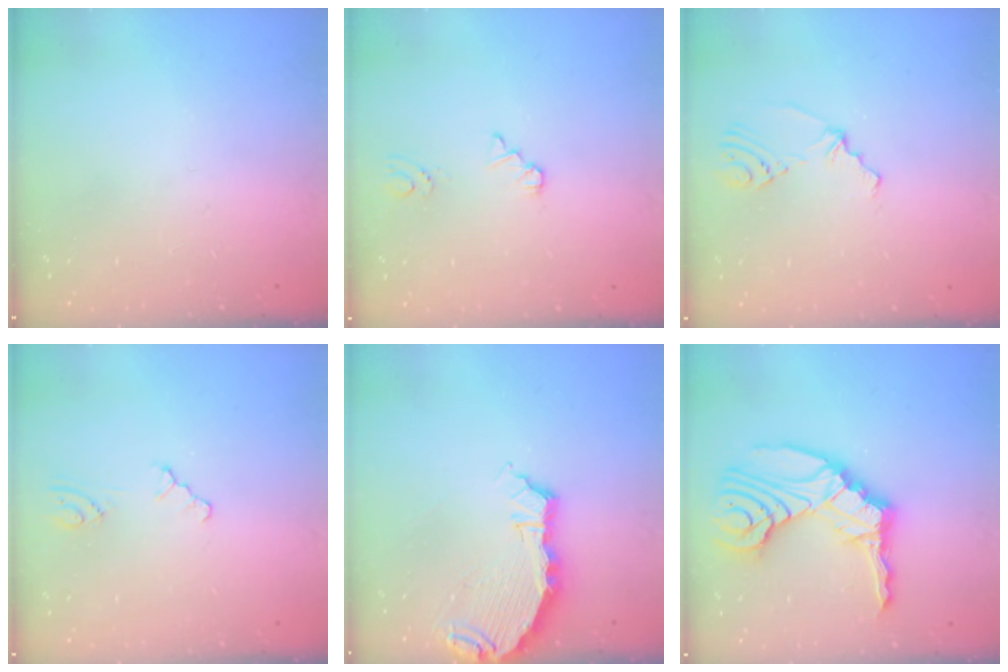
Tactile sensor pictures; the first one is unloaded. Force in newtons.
{"total": 1.1, "press": 1.1, "slide": 0.1}
{"total": 4.3, "press": 1.2, "slide": 4.1}
{"total": 2.5, "press": 2.5, "slide": 0.5}
{"total": 7.4, "press": 6.4, "slide": 3.7}
{"total": 18.4, "press": 18.1, "slide": 3.3}